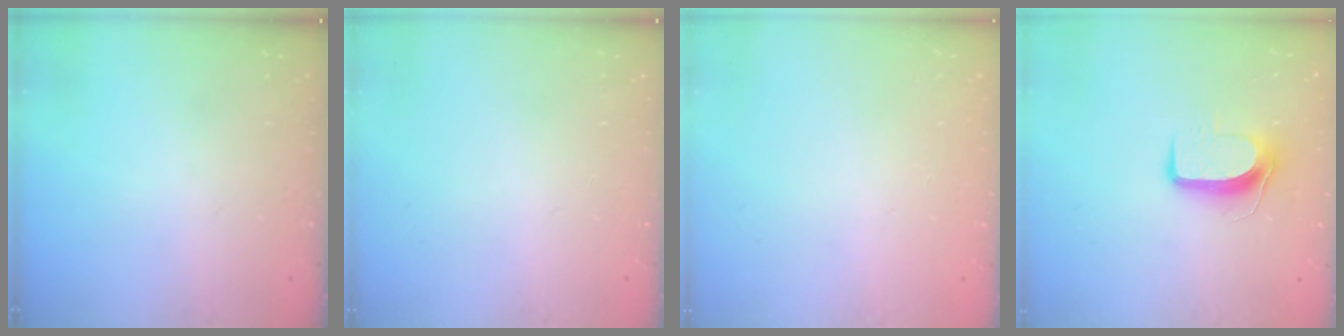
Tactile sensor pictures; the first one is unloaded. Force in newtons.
{"total": 0.0}
{"total": 0.8, "press": 0.4, "slide": 0.7}
{"total": 8.8, "press": 8.8, "slide": 0.8}